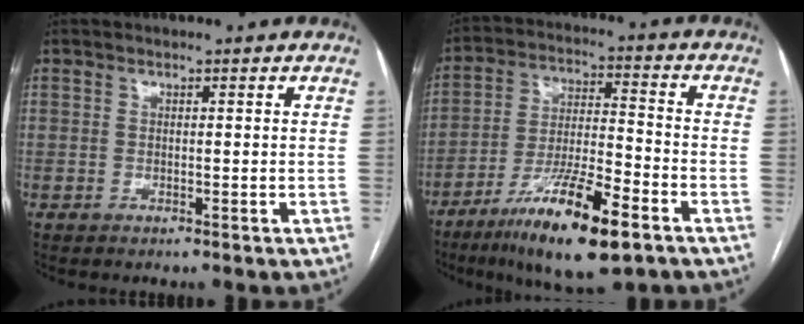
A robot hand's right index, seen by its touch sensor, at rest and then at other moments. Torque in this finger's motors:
{"motor_torque": [0.51, -0.72, 0.77, 0.21]}